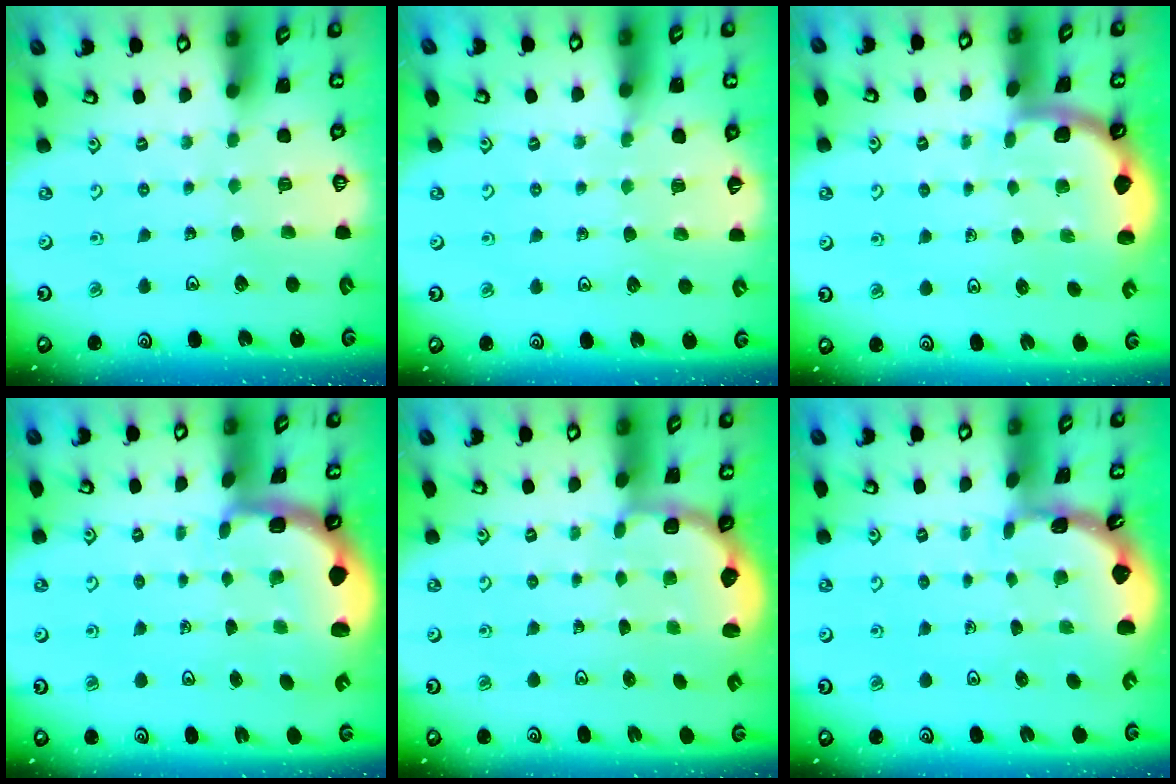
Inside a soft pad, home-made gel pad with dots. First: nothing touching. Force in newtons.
{"total": 4.5, "press": 3.9, "slide": 2.2}
{"total": 1.7, "press": 1.7, "slide": 0.0}
{"total": 2.1, "press": 1.9, "slide": 0.8}
{"total": 2.6, "press": 2.1, "slide": 1.5}
{"total": 1.7, "press": 1.7, "slide": 0.1}